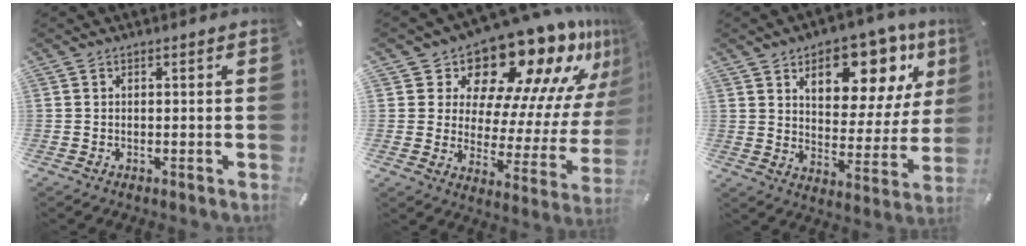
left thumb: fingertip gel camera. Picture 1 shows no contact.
{"total": 18.2, "force": [15.3, 7.5, 6.6], "torque": [-0.075, -0.148, 0.251]}
{"total": 16.0, "force": [9.8, 8.8, 9.2], "torque": [-0.131, -0.056, 0.165]}